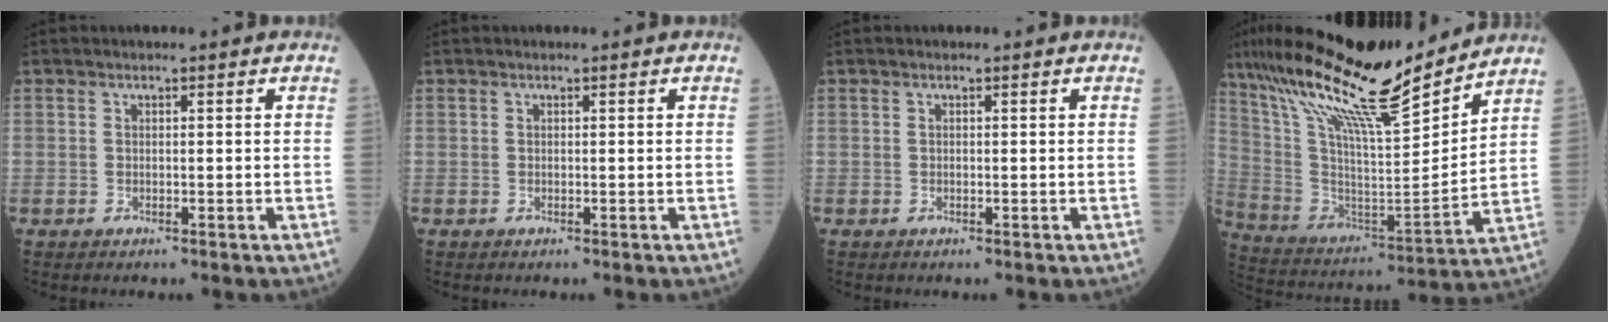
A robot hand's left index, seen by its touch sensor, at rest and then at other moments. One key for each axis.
{"total": 0.0}
{"total": 0.0}
{"total": 23.8, "fx": 19.0, "fy": 2.4, "fz": 14.1, "tx": -0.262, "ty": 0.002, "tz": 0.331}